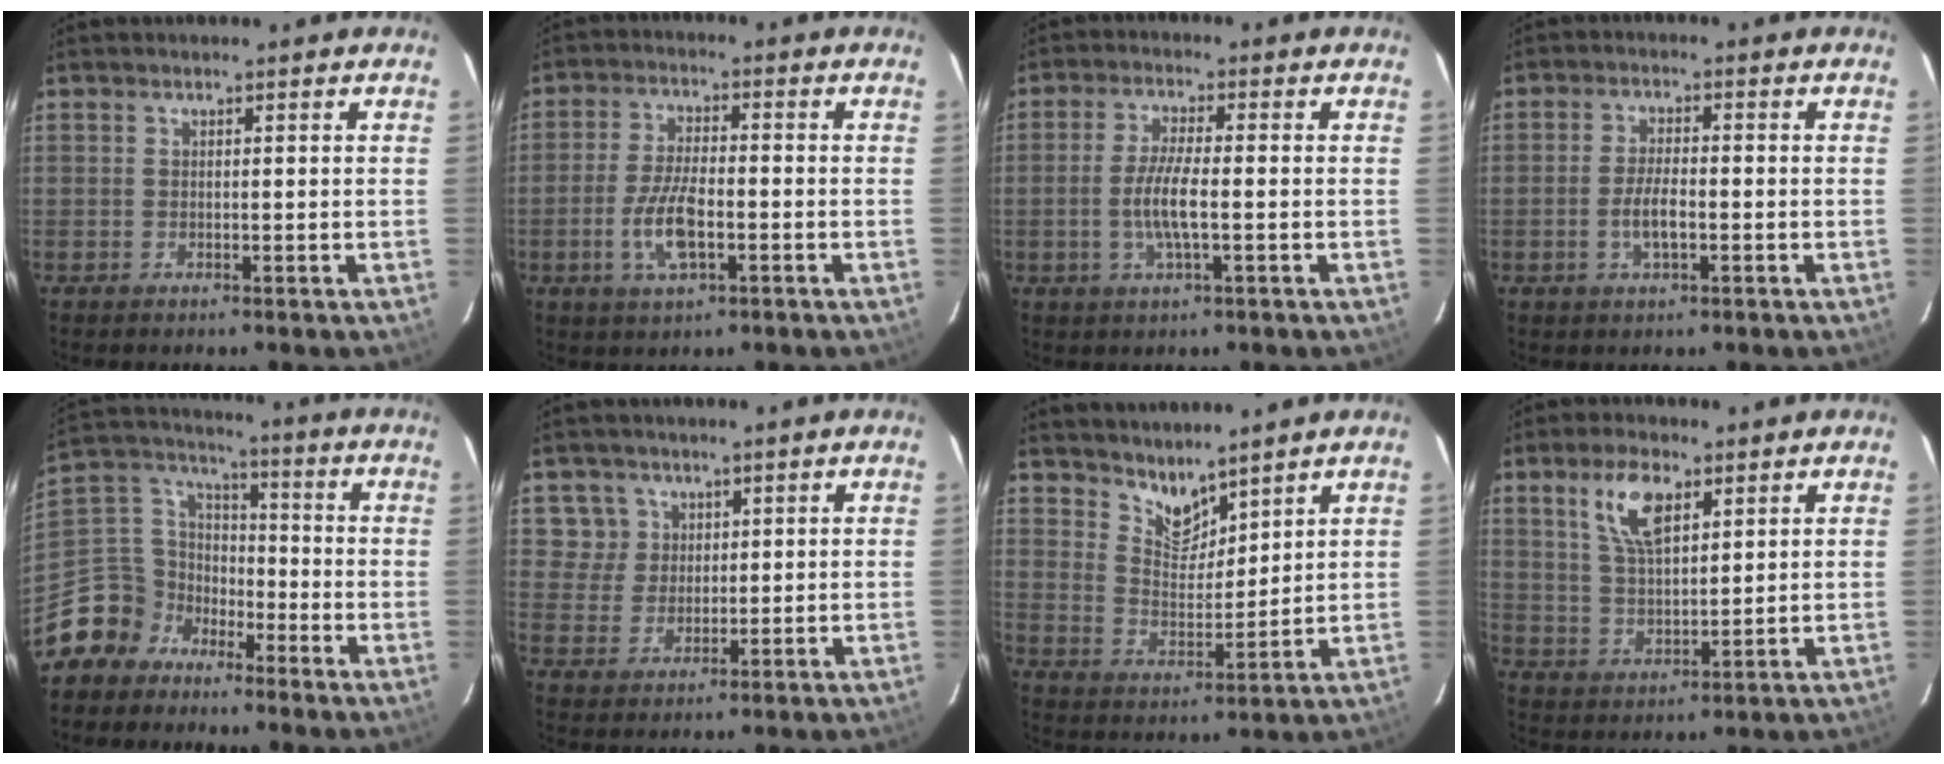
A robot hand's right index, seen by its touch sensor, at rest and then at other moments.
{"total": 8.1, "force": [-2.9, 3.0, 6.9], "torque": [-0.145, -0.001, -0.055]}
{"total": 6.2, "force": [-1.5, 1.0, 6.0], "torque": [-0.120, -0.001, -0.032]}
{"total": 4.6, "force": [-1.7, 1.4, 4.0], "torque": [-0.084, 0.002, -0.032]}
{"total": 11.3, "force": [-8.3, 7.7, 1.2], "torque": [-0.058, 0.051, -0.164]}
{"total": 4.6, "force": [1.8, 4.3, 0.2], "torque": [0.013, 0.020, 0.035]}
{"total": 6.5, "force": [5.8, 2.3, 2.1], "torque": [-0.027, -0.003, 0.110]}
{"total": 8.6, "force": [4.3, 3.7, 6.4], "torque": [-0.124, 0.012, 0.086]}